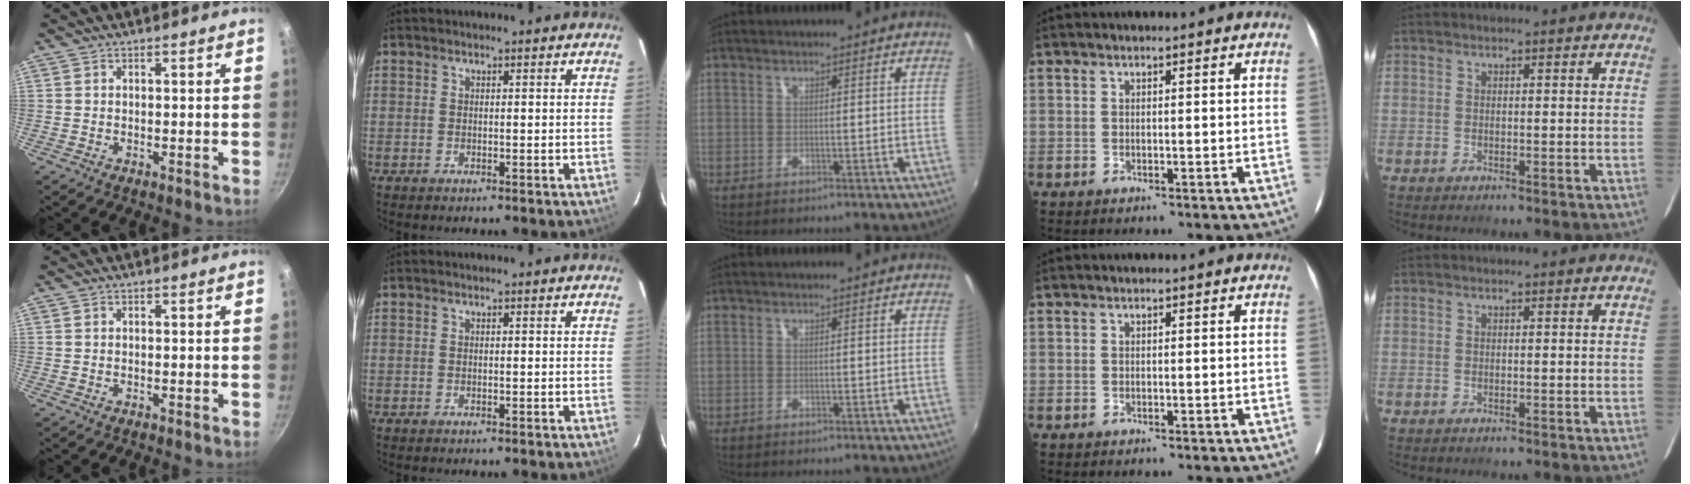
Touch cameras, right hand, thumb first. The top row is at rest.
{}